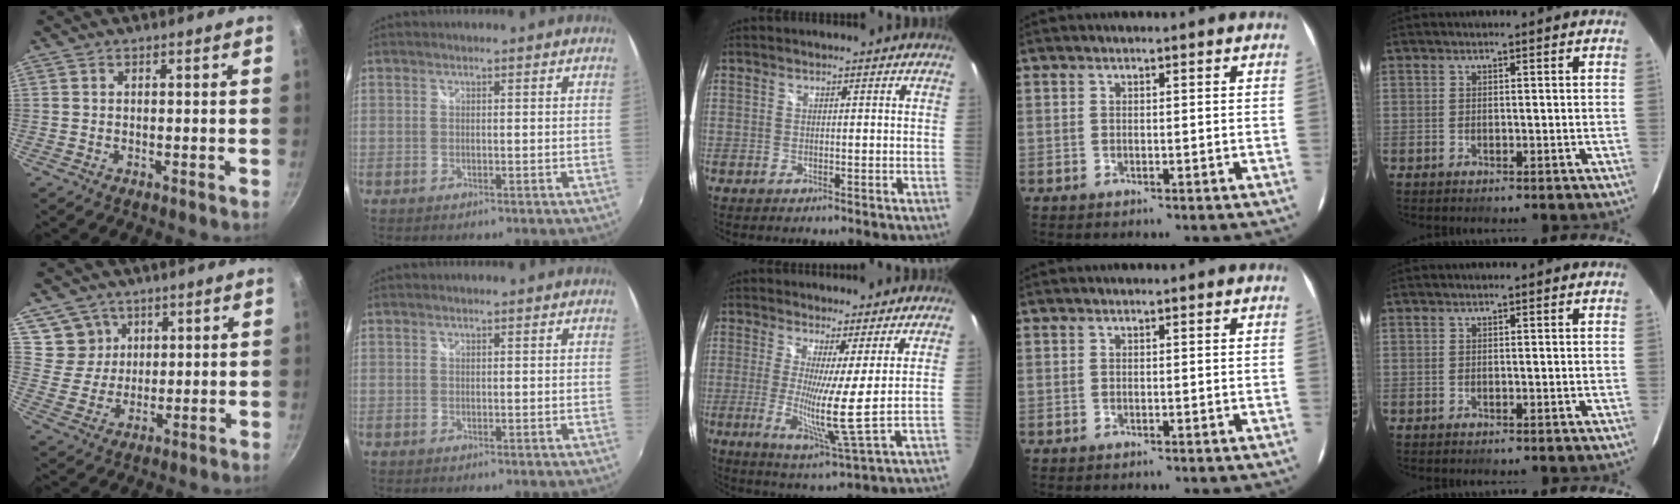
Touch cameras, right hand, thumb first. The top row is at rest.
{"thumb": {"total": 6.7, "force": [3.3, 5.7, 1.2], "torque": [0.002, -0.015, 0.064]}, "middle": {"total": 8.1, "force": [1.5, -1.4, 7.9], "torque": [-0.137, -0.027, 0.016]}}